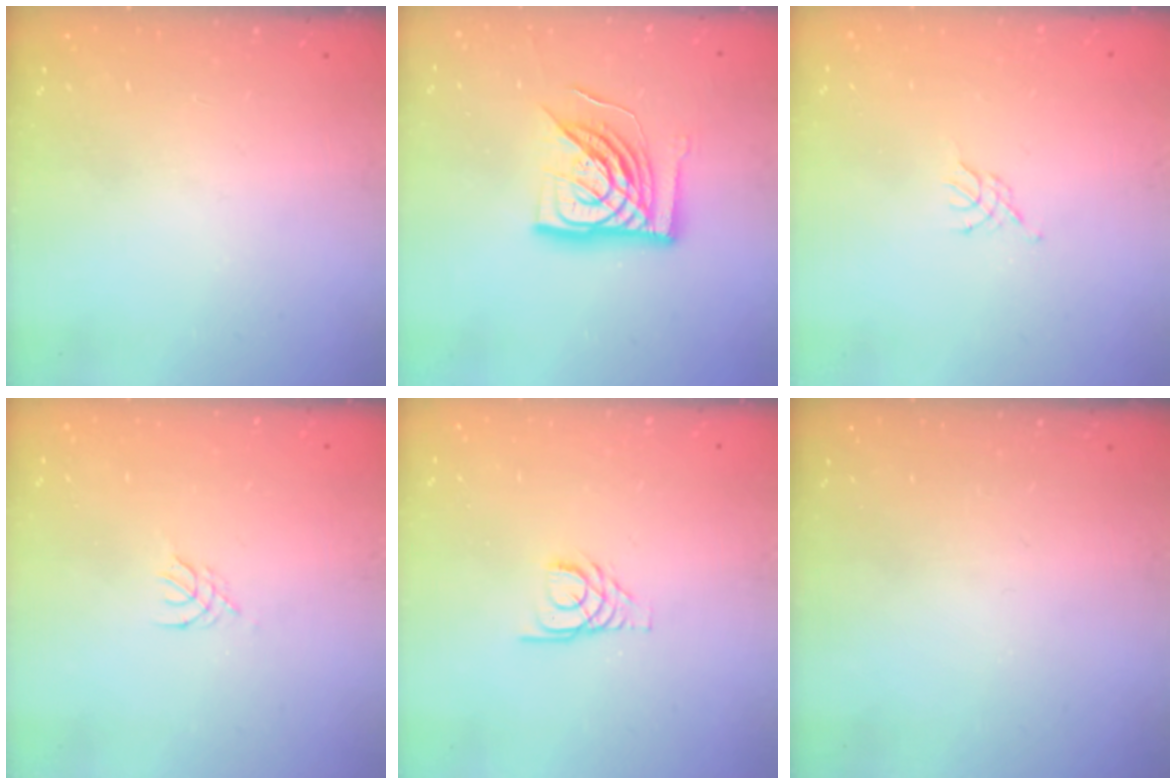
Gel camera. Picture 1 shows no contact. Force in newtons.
{"total": 15.9, "press": 15.8, "slide": 1.9}
{"total": 2.3, "press": 2.2, "slide": 0.5}
{"total": 1.2, "press": 1.2, "slide": 0.3}
{"total": 3.3, "press": 3.3, "slide": 0.3}
{"total": 0.0}